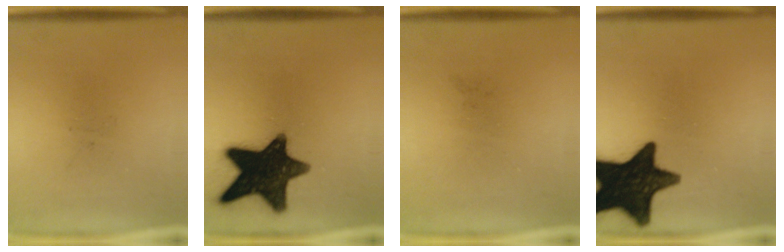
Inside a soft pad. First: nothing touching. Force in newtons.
{"total": 16.4}
{"total": 0.0}
{"total": 17.8}